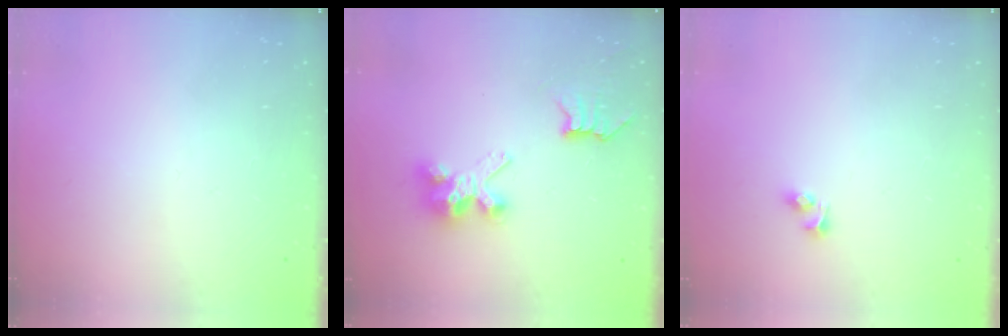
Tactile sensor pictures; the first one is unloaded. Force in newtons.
{"total": 7.4, "press": 7.4, "slide": 0.0}
{"total": 2.7, "press": 2.5, "slide": 1.2}